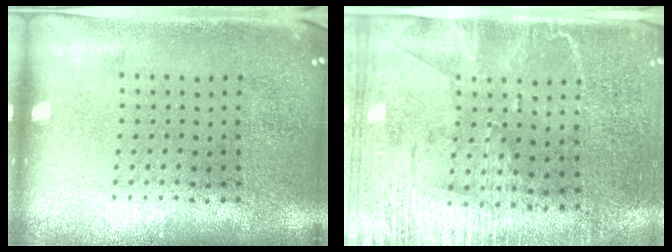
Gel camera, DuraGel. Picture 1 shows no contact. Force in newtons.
{"total": 3.0, "press": 2.7, "slide": 1.3}